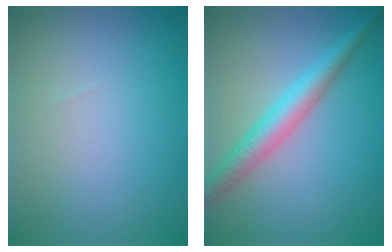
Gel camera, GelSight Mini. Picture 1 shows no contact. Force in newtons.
{"total": 3.9, "press": 3.9, "slide": 0.1}